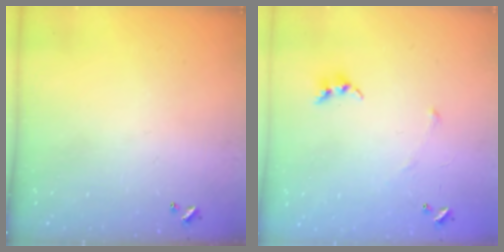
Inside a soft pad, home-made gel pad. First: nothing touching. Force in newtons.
{"total": 4.7, "press": 4.7, "slide": 0.6}